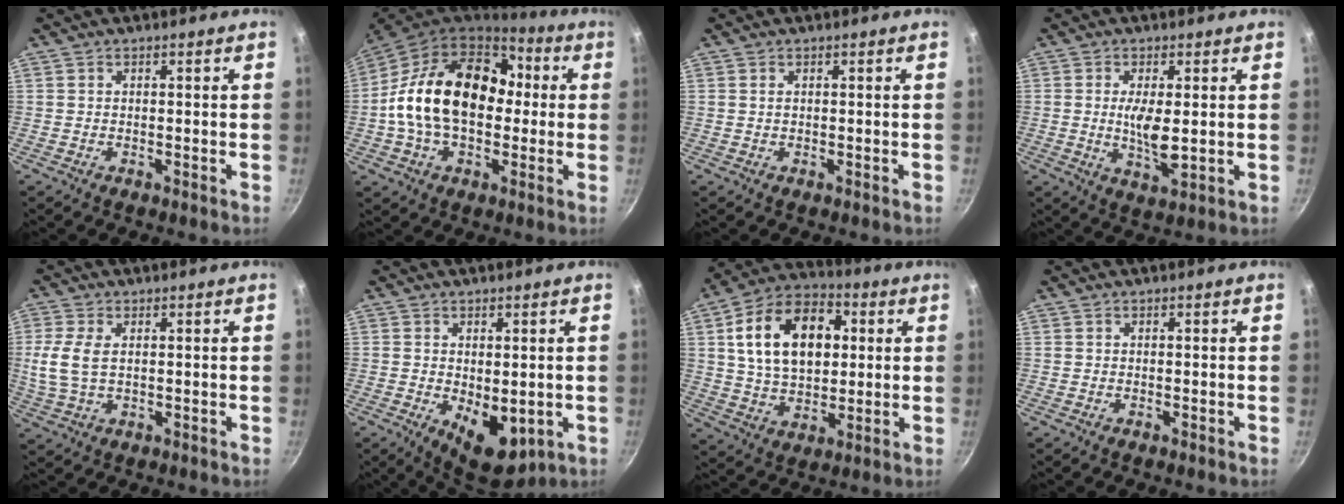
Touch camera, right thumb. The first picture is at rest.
{"total": 22.7, "force": [1.1, 15.5, 16.6], "torque": [-0.257, 0.041, 0.009]}
{"total": 0.8, "force": [0.3, 0.5, 0.5], "torque": [-0.009, 0.002, 0.005]}
{"total": 6.9, "force": [0.4, 2.3, 6.4], "torque": [-0.123, -0.014, 0.011]}
{"total": 6.9, "force": [1.0, 3.9, 5.6], "torque": [-0.126, 0.001, 0.020]}
{"total": 8.2, "force": [-0.2, 4.7, 6.8], "torque": [-0.073, -0.020, 0.010]}
{"total": 19.4, "force": [4.2, 12.7, 14.0], "torque": [-0.208, 0.010, 0.065]}
{"total": 0.0}